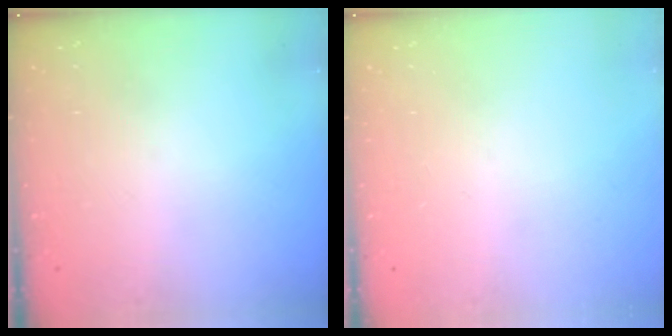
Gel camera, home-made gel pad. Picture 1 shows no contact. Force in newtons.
{"total": 0.0}